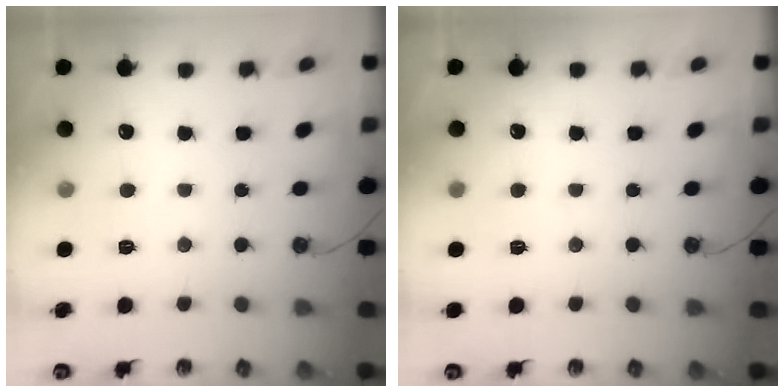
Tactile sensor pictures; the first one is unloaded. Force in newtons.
{"total": 1.2, "press": 1.2, "slide": 0.1}